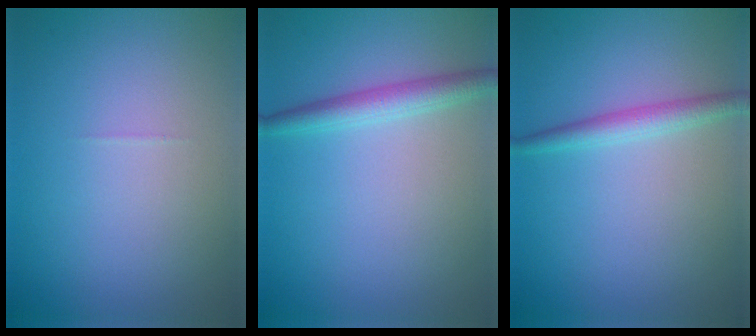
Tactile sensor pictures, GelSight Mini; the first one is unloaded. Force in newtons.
{"total": 2.5, "press": 2.5, "slide": 0.0}
{"total": 2.0, "press": 2.0, "slide": 0.1}